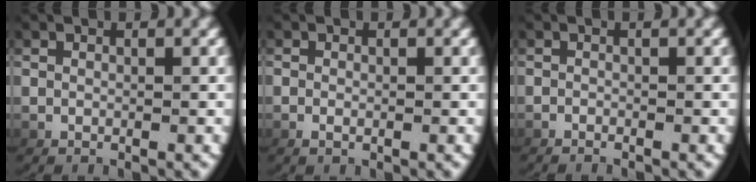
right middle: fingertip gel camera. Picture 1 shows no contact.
{"total": 0.9, "force": [-0.4, 0.6, 0.6], "torque": [-0.020, -0.003, -0.004]}
{"total": 1.1, "force": [-1.0, 0.0, 0.3], "torque": [-0.011, 0.001, -0.018]}